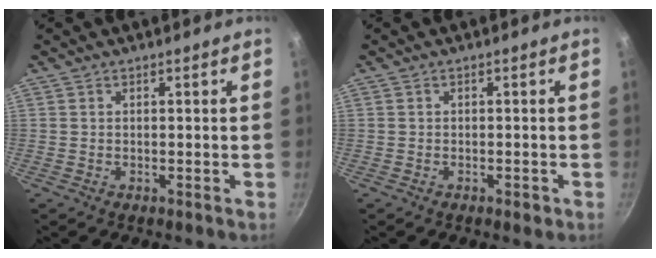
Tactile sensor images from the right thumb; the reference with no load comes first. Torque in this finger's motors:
{"motor_torque": [-0.23, 0.02, -0.09, 0.05, 0.05]}